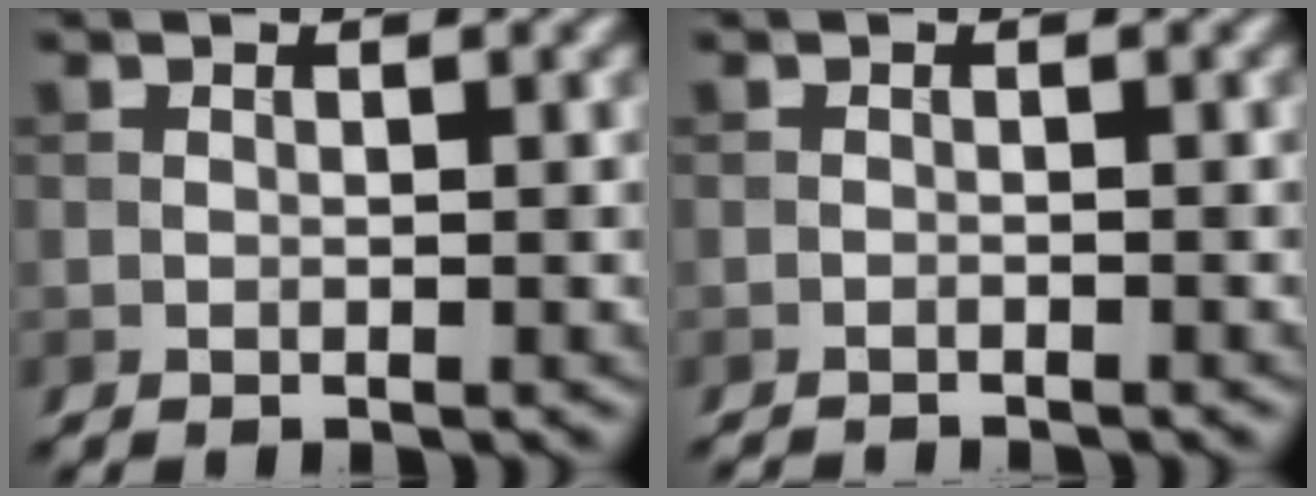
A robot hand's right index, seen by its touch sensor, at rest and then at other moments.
{"total": 1.7, "force": [-1.6, 0.2, 0.4], "torque": [-0.001, -0.006, -0.027]}